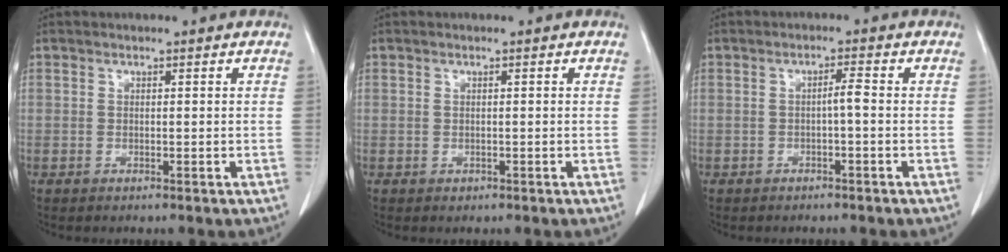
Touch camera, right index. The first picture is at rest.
{"total": 0.6, "force": [-0.2, 0.6, 0.1], "torque": [-0.002, 0.003, -0.003]}
{"total": 1.8, "force": [-0.4, 0.0, 1.8], "torque": [-0.029, 0.004, -0.006]}